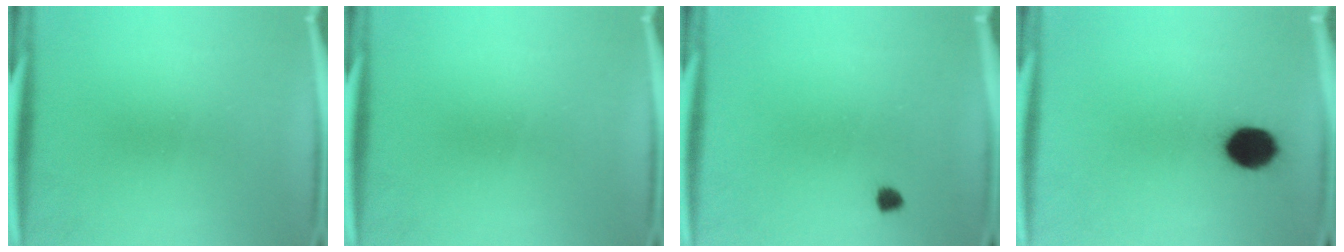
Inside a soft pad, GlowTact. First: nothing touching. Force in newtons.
{"total": 0.0}
{"total": 1.2}
{"total": 8.1}